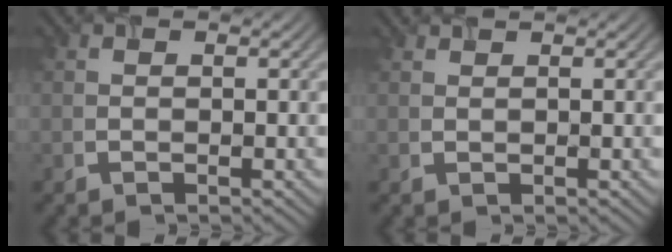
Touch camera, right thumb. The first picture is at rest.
{"total": 1.0, "force": [1.0, 0.1, 0.3], "torque": [-0.008, 0.006, 0.022]}